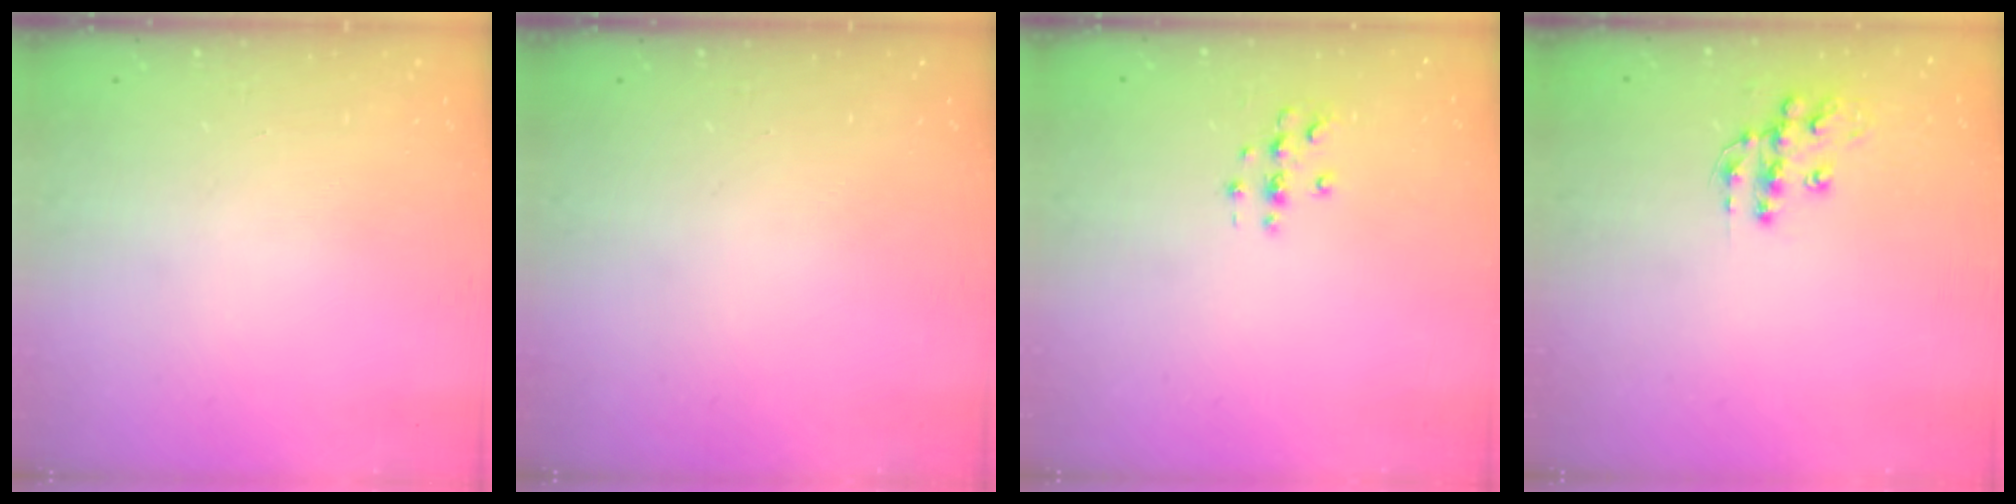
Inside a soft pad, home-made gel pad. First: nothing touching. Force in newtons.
{"total": 0.0}
{"total": 3.0, "press": 3.0, "slide": 0.3}
{"total": 10.6, "press": 10.6, "slide": 0.6}